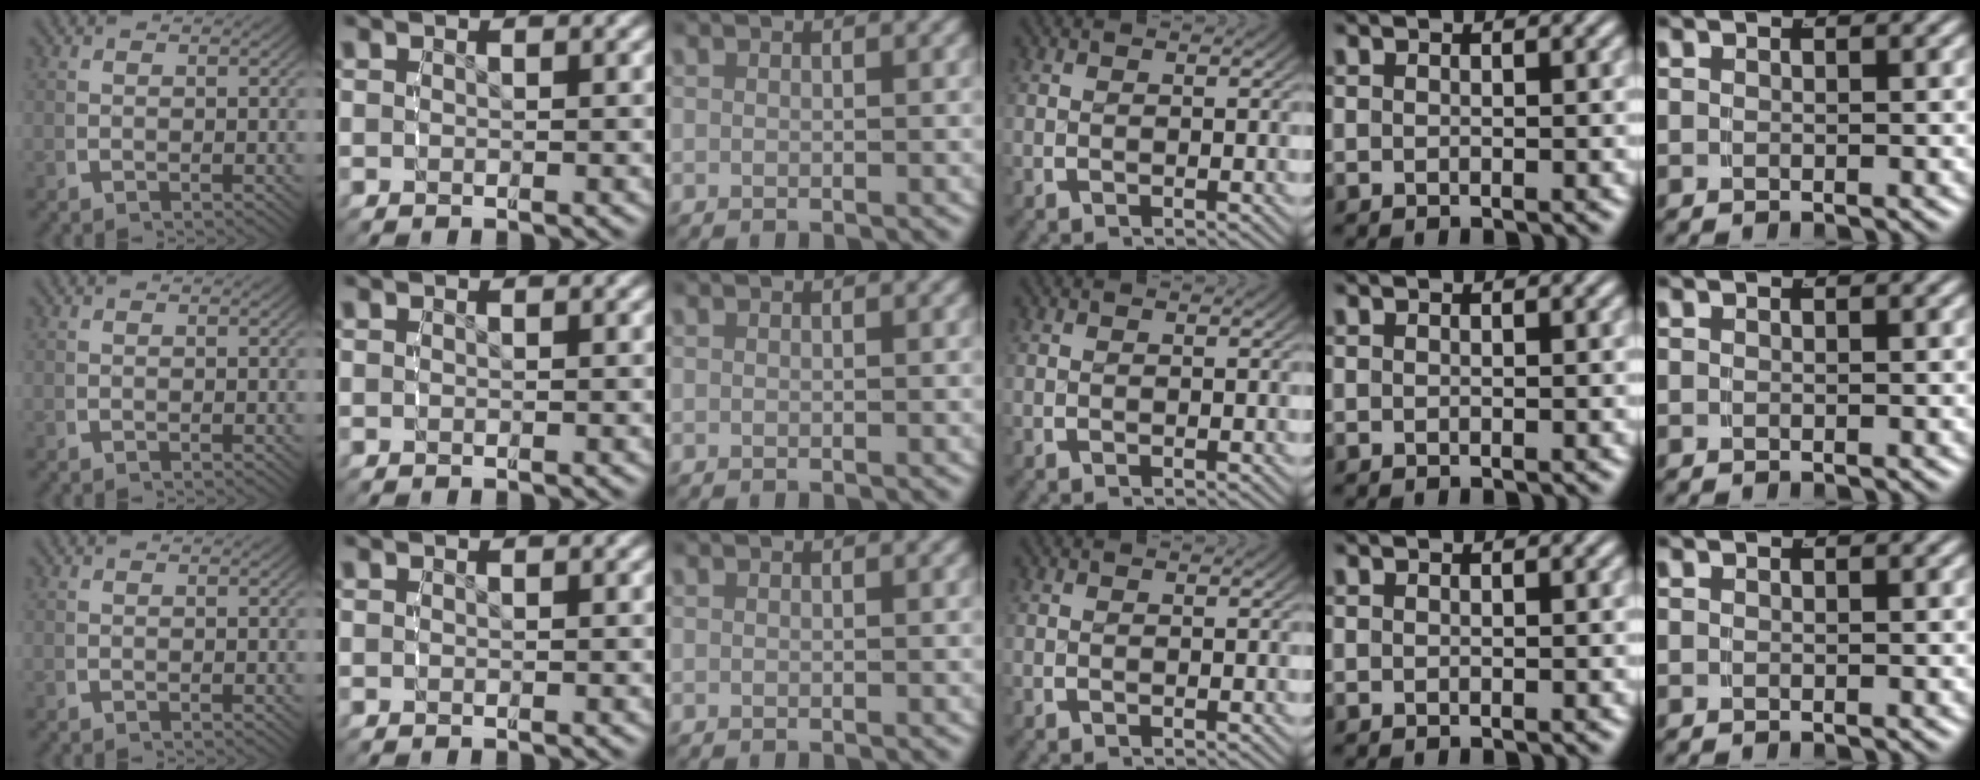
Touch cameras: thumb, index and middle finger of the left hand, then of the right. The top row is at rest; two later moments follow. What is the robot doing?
{"motion": "reach", "object": "shirt"}